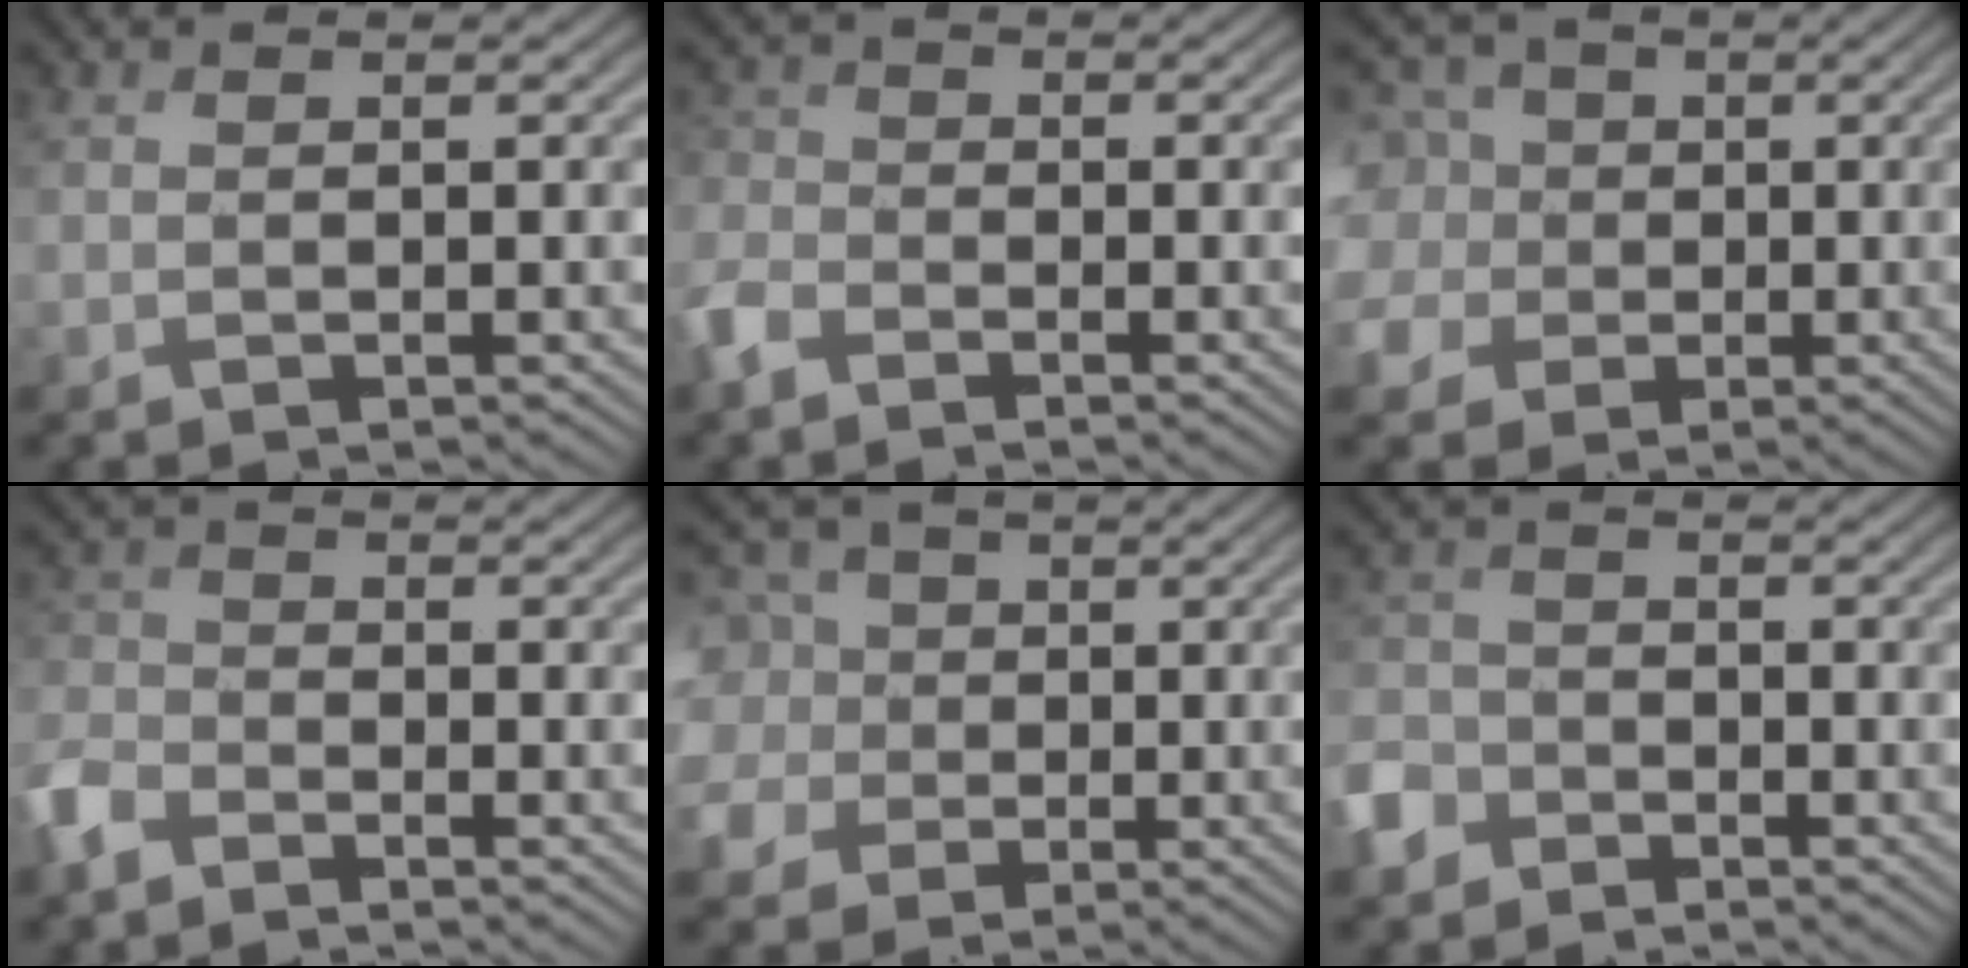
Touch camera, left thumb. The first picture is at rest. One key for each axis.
{"total": 4.2, "fx": -2.7, "fy": 2.6, "fz": 1.8, "tx": -0.053, "ty": -0.002, "tz": -0.074}
{"total": 10.0, "fx": -0.3, "fy": 9.0, "fz": 4.4, "tx": -0.164, "ty": 0.013, "tz": -0.034}
{"total": 4.6, "fx": -3.3, "fy": 2.6, "fz": 2.0, "tx": -0.054, "ty": -0.003, "tz": -0.085}
{"total": 10.0, "fx": -0.3, "fy": 9.0, "fz": 4.3, "tx": -0.165, "ty": 0.011, "tz": -0.034}
{"total": 4.8, "fx": -3.1, "fy": 3.4, "fz": 1.4, "tx": -0.044, "ty": -0.001, "tz": -0.077}